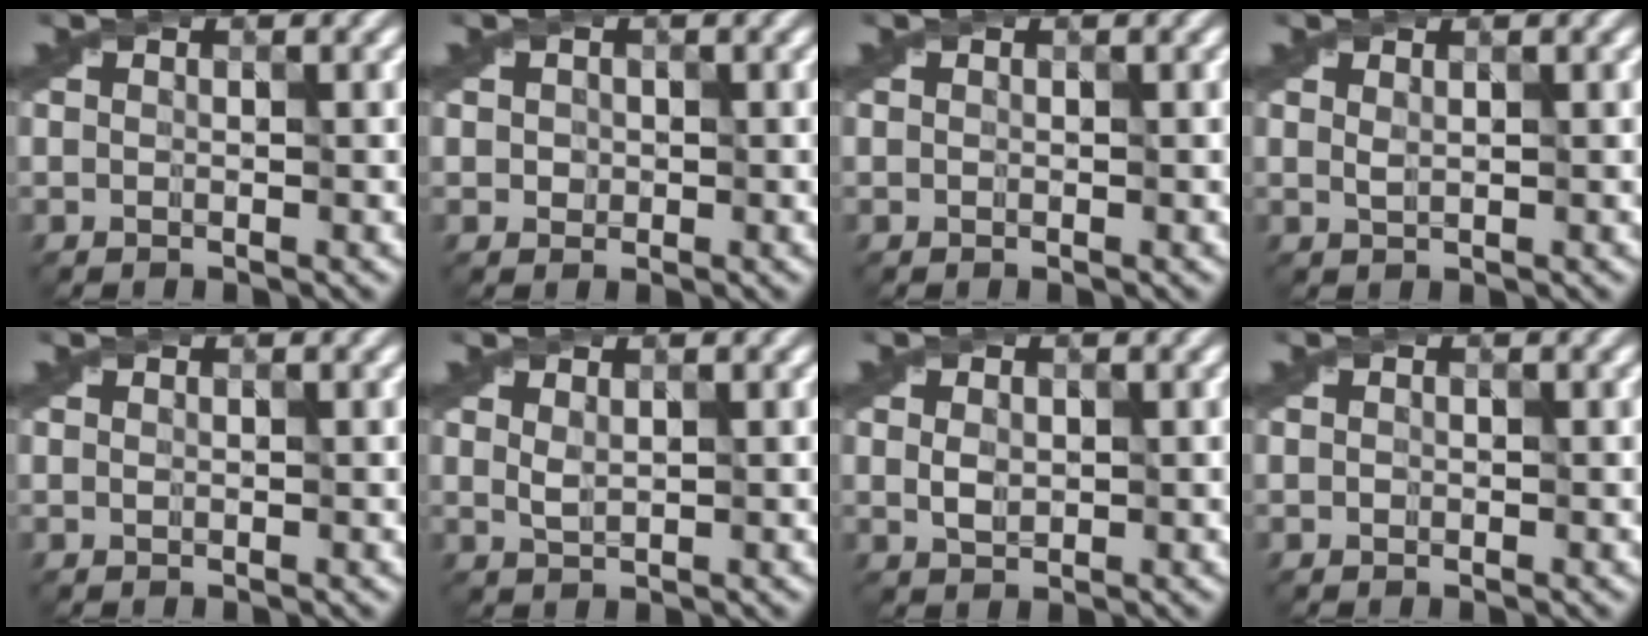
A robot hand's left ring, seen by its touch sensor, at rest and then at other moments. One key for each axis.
{"total": 1.0, "fx": 0.3, "fy": 1.0, "fz": 0.2, "tx": 0.007, "ty": -0.001, "tz": 0.002}
{"total": 0.0}
{"total": 0.6, "fx": 0.4, "fy": 0.2, "fz": 0.4, "tx": -0.009, "ty": 0.002, "tz": 0.008}
{"total": 0.0}
{"total": 1.0, "fx": 0.6, "fy": 0.4, "fz": 0.7, "tx": -0.016, "ty": 0.000, "tz": 0.014}
{"total": 1.5, "fx": 0.2, "fy": 1.1, "fz": 1.0, "tx": -0.021, "ty": 0.002, "tz": 0.005}
{"total": 0.0}